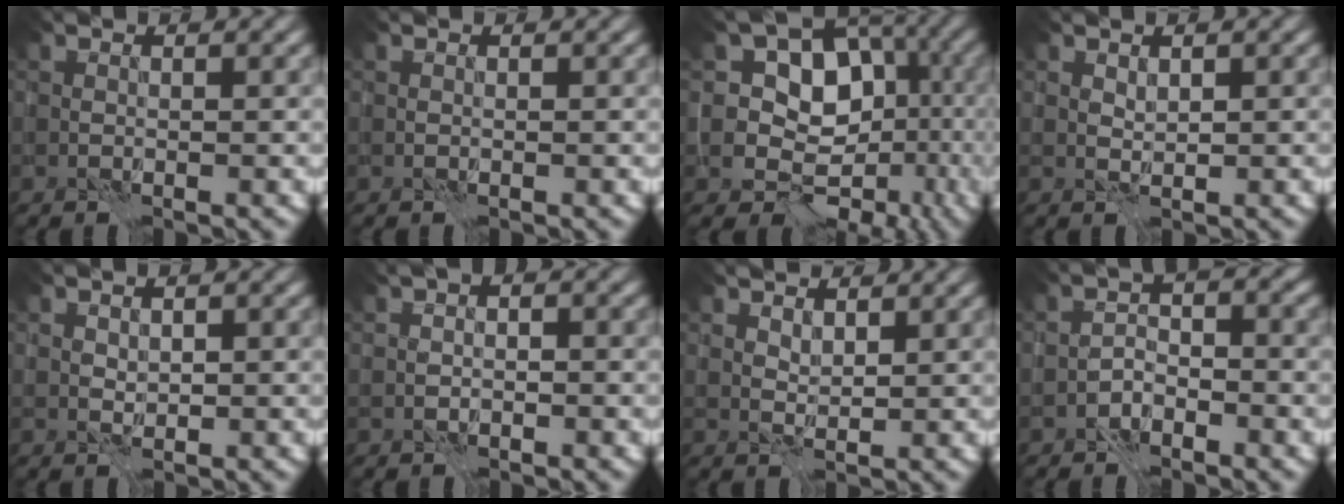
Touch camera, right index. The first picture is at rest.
{"total": 0.0}
{"total": 10.9, "force": [0.5, 9.4, 5.6], "torque": [-0.053, 0.026, -0.008]}
{"total": 0.8, "force": [0.7, 0.3, 0.2], "torque": [-0.007, 0.000, 0.014]}
{"total": 0.9, "force": [0.4, 0.7, 0.4], "torque": [-0.008, 0.001, 0.006]}
{"total": 1.4, "force": [-0.3, 0.8, 1.1], "torque": [-0.019, 0.005, -0.010]}
{"total": 1.6, "force": [1.4, 0.7, 0.2], "torque": [-0.010, -0.001, 0.027]}
{"total": 2.1, "force": [-1.7, 1.0, 0.9], "torque": [-0.017, 0.009, -0.038]}